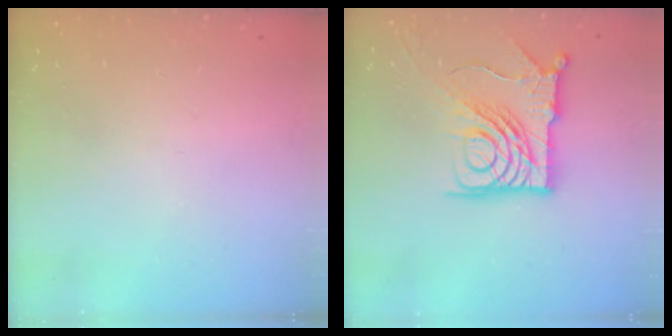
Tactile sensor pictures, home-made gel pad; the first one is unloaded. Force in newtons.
{"total": 15.4, "press": 15.3, "slide": 1.7}